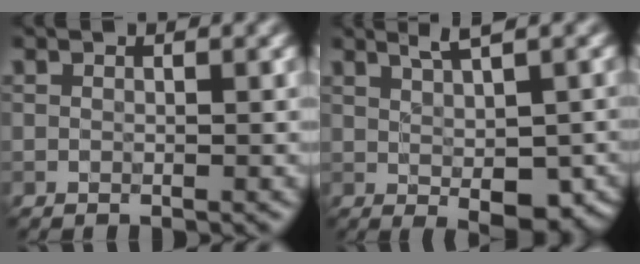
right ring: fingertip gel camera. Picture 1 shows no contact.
{"total": 5.0, "force": [0.7, 1.2, 4.8], "torque": [-0.071, -0.002, 0.019]}